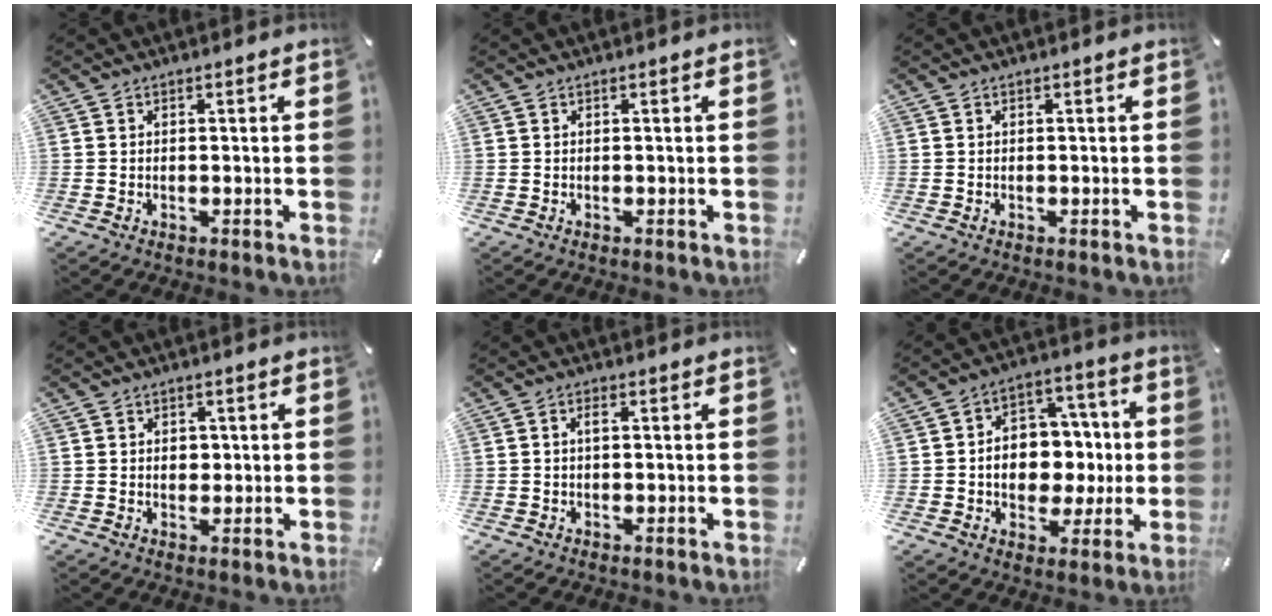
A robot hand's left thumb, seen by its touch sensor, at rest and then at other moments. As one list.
[{"total": 0.0}, {"total": 0.0}, {"total": 2.5, "force": [0.2, 2.0, 1.5], "torque": [-0.016, -0.003, -0.002]}, {"total": 1.6, "force": [0.1, 0.8, 1.4], "torque": [-0.028, 0.004, -0.001]}, {"total": 11.8, "force": [-1.2, 9.9, 6.4], "torque": [-0.094, 0.009, -0.013]}]